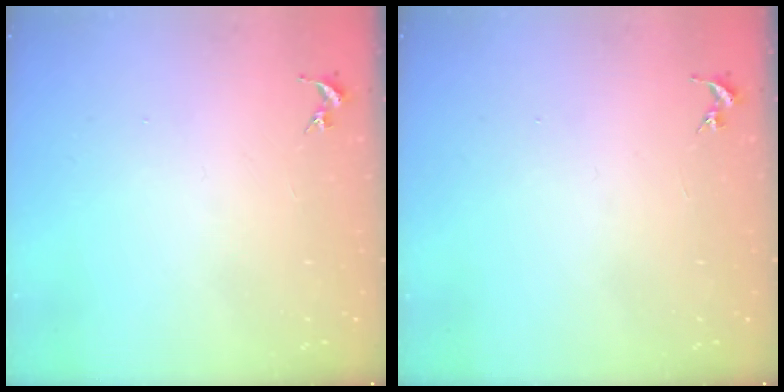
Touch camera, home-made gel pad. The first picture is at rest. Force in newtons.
{"total": 0.0}